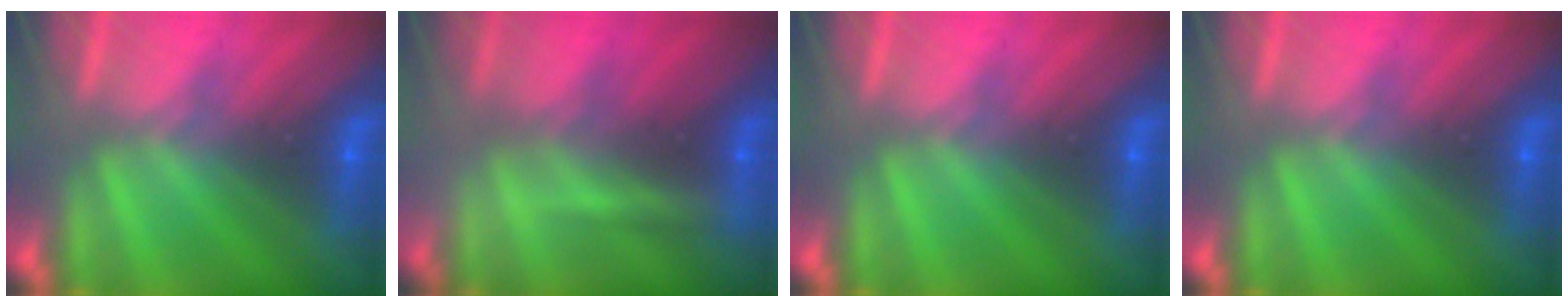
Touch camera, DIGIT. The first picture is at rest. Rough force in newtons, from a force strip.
{"total": 2.0}
{"total": 0.0}
{"total": 0.0}